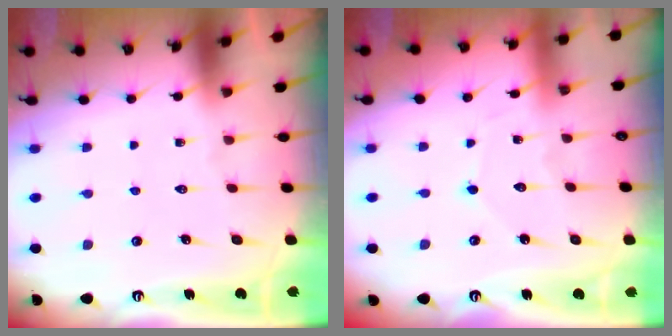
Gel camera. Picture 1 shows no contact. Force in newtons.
{"total": 3.5, "press": 3.5, "slide": 0.2}